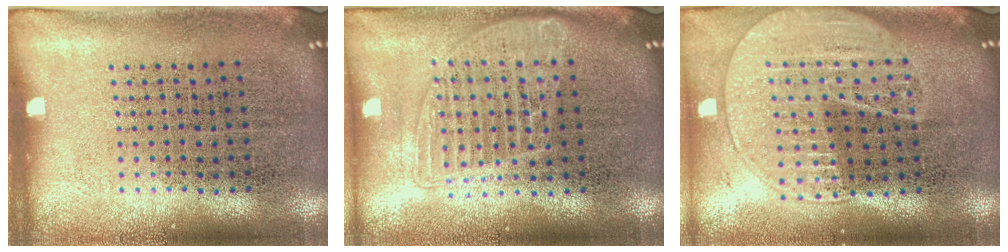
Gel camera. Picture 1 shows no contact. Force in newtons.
{"total": 1.4, "press": 1.2, "slide": 0.7}
{"total": 2.0, "press": 1.8, "slide": 1.0}